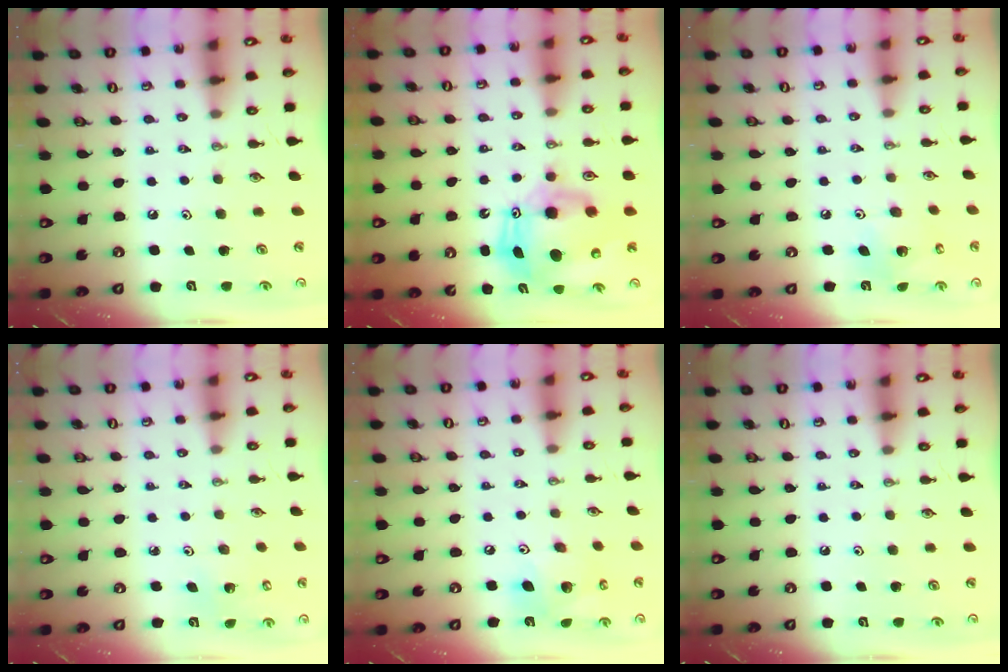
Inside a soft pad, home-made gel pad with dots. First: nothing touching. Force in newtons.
{"total": 12.5, "press": 12.3, "slide": 2.4}
{"total": 7.8, "press": 7.8, "slide": 0.2}
{"total": 1.7, "press": 1.7, "slide": 0.1}
{"total": 14.4, "press": 14.2, "slide": 2.4}
{"total": 0.0}